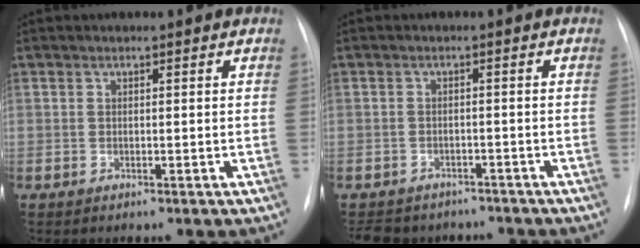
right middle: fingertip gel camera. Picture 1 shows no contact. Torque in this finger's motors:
{"motor_torque": [0.14, -0.24, 0.03, 0.03]}